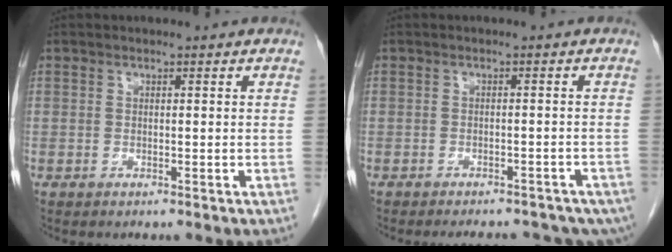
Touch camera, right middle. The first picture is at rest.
{"total": 13.3, "force": [-10.3, 5.6, 6.3], "torque": [-0.102, 0.001, -0.107]}